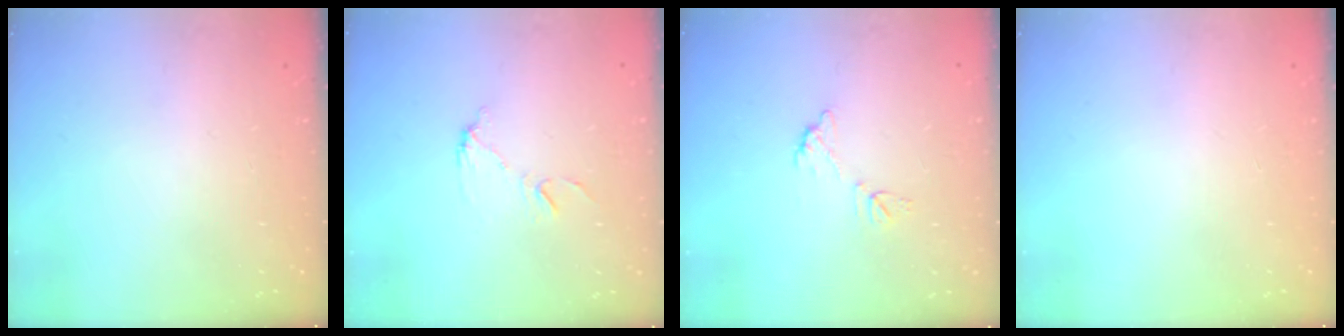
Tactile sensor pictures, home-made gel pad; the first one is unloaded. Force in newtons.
{"total": 6.1, "press": 6.1, "slide": 0.4}
{"total": 6.6, "press": 6.6, "slide": 0.3}
{"total": 0.0}